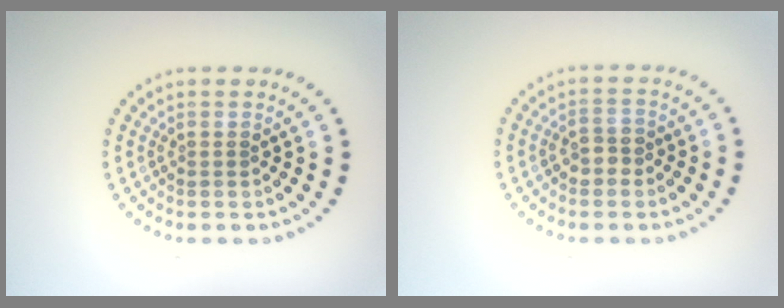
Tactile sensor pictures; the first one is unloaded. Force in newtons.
{"total": 1.7, "press": 1.6, "slide": 0.5}